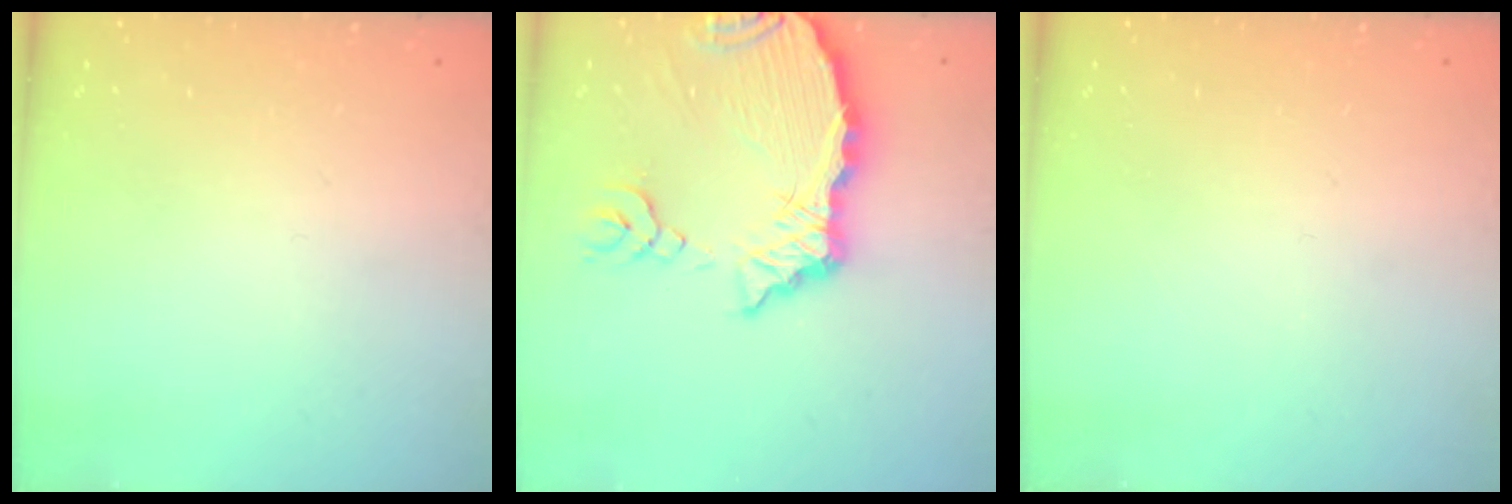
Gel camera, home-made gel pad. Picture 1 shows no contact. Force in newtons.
{"total": 12.4, "press": 12.3, "slide": 1.5}
{"total": 0.0}